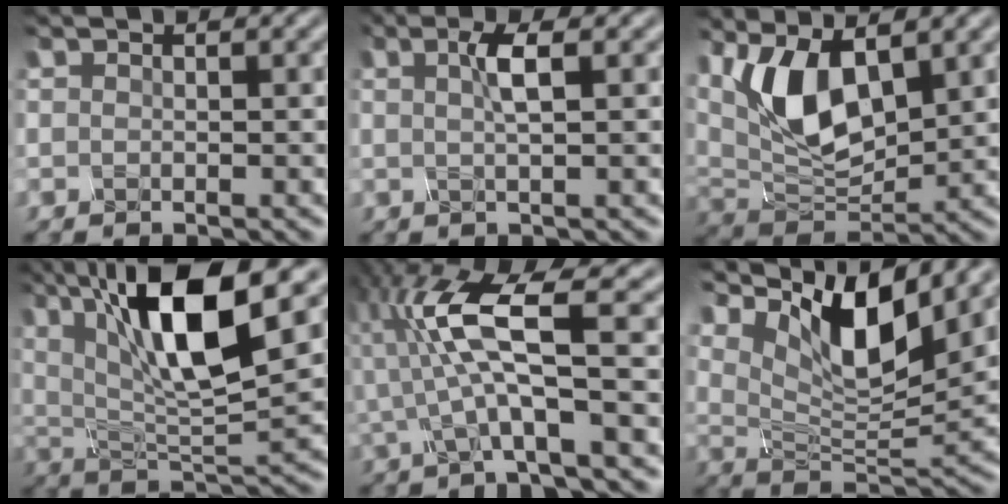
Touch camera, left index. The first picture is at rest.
{"total": 1.8, "force": [0.1, 0.4, 1.8], "torque": [-0.028, 0.002, 0.001]}
{"total": 8.0, "force": [2.5, 3.9, 6.5], "torque": [-0.135, -0.004, 0.043]}
{"total": 13.0, "force": [5.0, 4.3, 11.2], "torque": [-0.200, 0.013, 0.083]}
{"total": 6.8, "force": [-0.5, 1.1, 6.7], "torque": [-0.141, 0.013, -0.012]}
{"total": 9.2, "force": [4.6, 3.3, 7.3], "torque": [-0.128, -0.002, 0.090]}